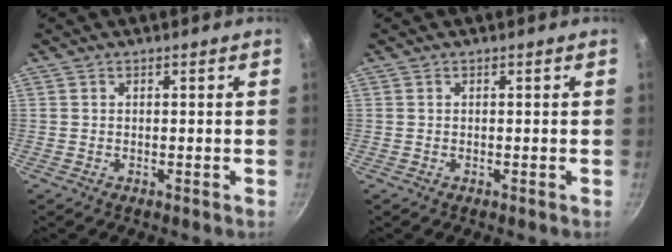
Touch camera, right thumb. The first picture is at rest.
{"total": 0.0}